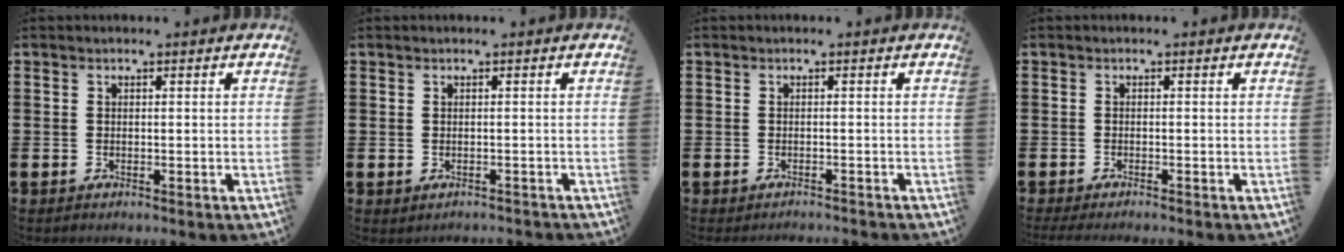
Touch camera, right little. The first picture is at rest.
{"total": 0.0}
{"total": 1.1, "force": [-1.0, -0.2, -0.1], "torque": [0.000, 0.002, -0.022]}
{"total": 0.9, "force": [-0.7, -0.2, 0.6], "torque": [-0.006, 0.003, -0.012]}